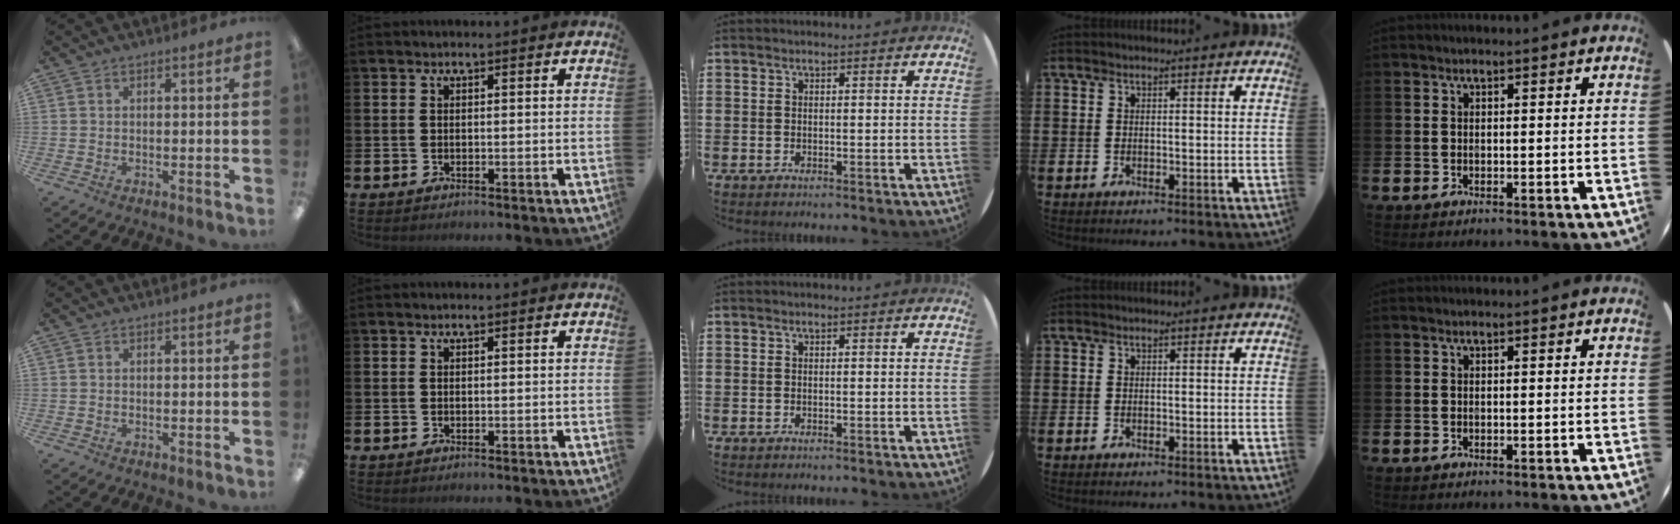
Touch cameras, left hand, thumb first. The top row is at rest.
{}